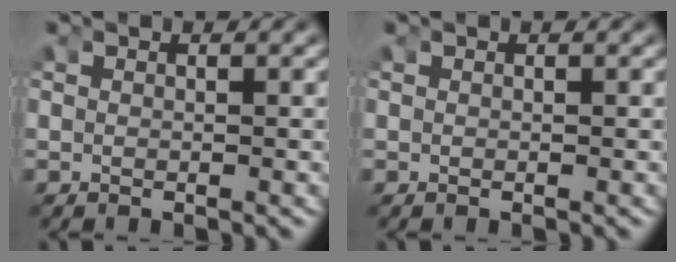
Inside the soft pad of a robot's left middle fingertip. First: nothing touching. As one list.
[{"total": 0.0}]